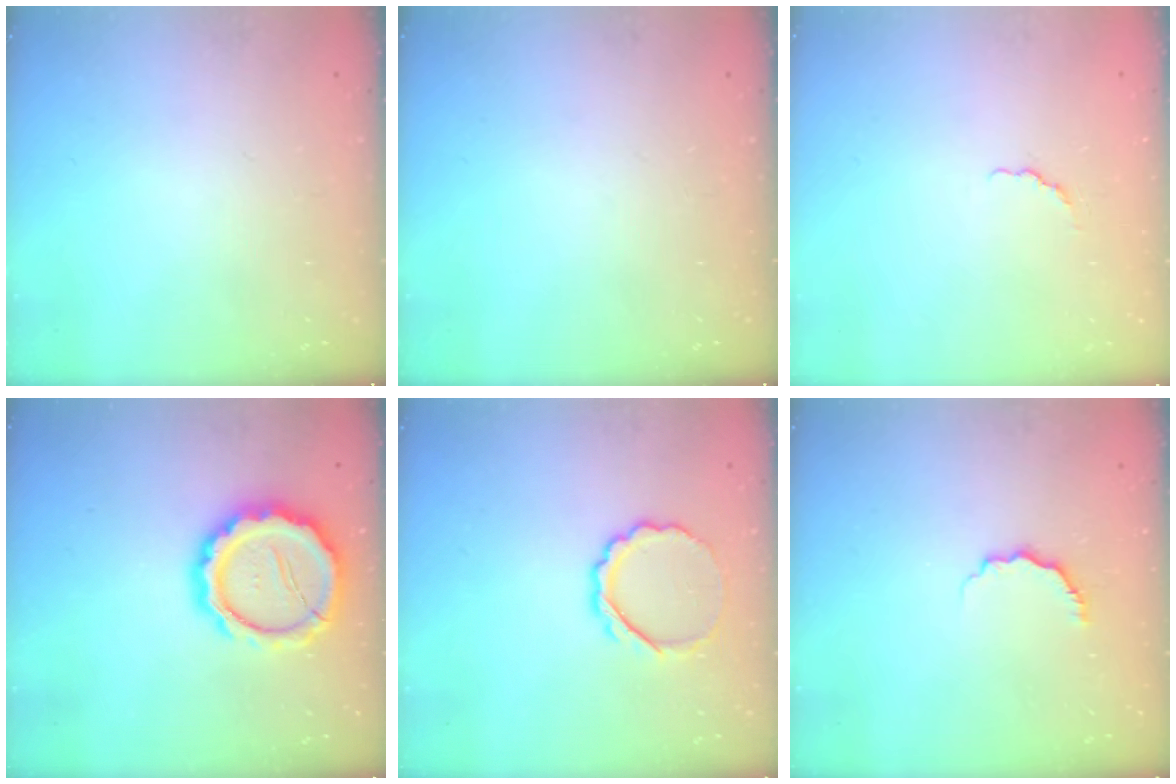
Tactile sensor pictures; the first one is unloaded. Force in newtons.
{"total": 0.0}
{"total": 1.5, "press": 1.3, "slide": 0.7}
{"total": 14.5, "press": 14.2, "slide": 2.5}
{"total": 7.6, "press": 7.6, "slide": 0.7}
{"total": 4.8, "press": 4.7, "slide": 0.8}